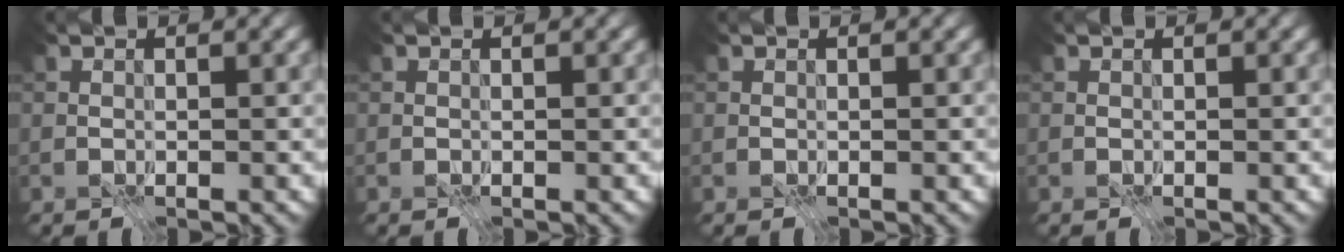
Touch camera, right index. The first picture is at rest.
{"total": 0.0}
{"total": 0.0}
{"total": 0.0}